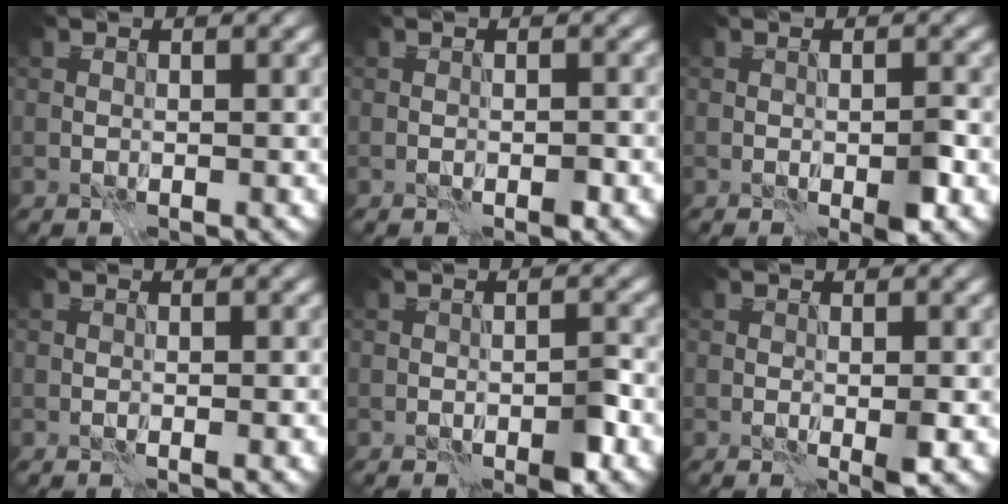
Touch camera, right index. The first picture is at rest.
{"total": 1.0, "force": [-0.7, 0.3, 0.7], "torque": [-0.011, -0.006, -0.010]}
{"total": 2.4, "force": [-1.1, 0.8, 2.0], "torque": [-0.036, -0.005, -0.017]}
{"total": 0.6, "force": [-0.3, 0.1, 0.6], "torque": [-0.009, -0.001, -0.003]}
{"total": 2.7, "force": [-1.3, 1.0, 2.1], "torque": [-0.034, -0.004, -0.021]}
{"total": 1.4, "force": [-0.3, 0.2, 1.3], "torque": [-0.024, -0.003, -0.005]}